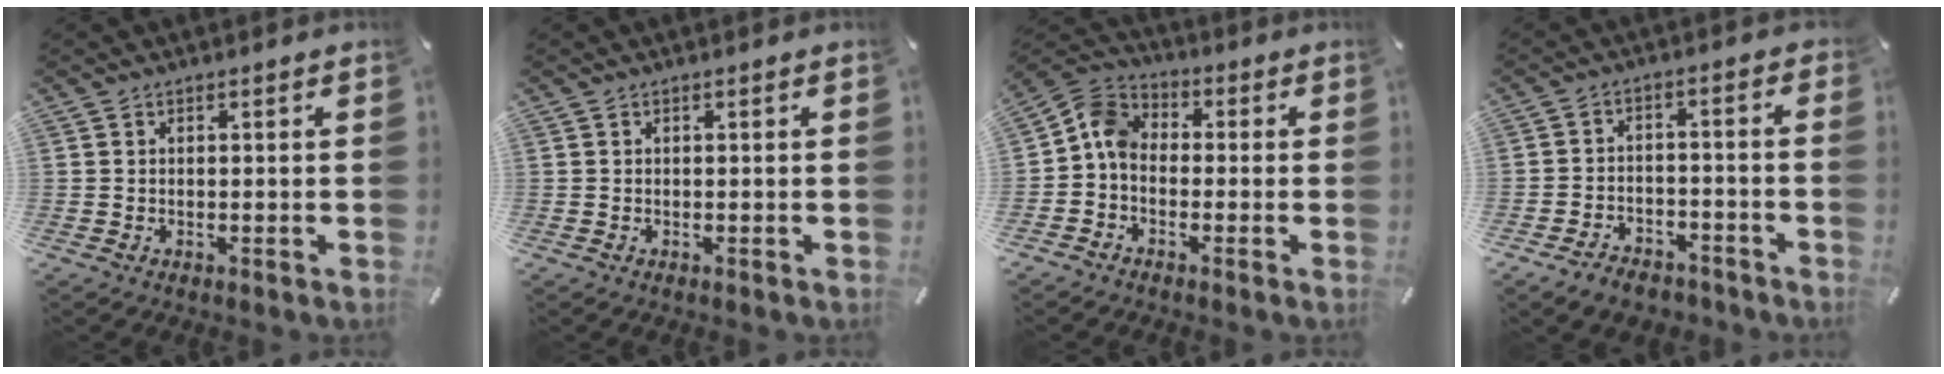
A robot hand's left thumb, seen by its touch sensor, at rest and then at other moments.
{"total": 0.0}
{"total": 6.8, "force": [-1.7, 5.4, 3.8], "torque": [-0.086, 0.023, -0.033]}
{"total": 6.7, "force": [-5.0, 3.9, 2.0], "torque": [-0.027, 0.034, -0.092]}